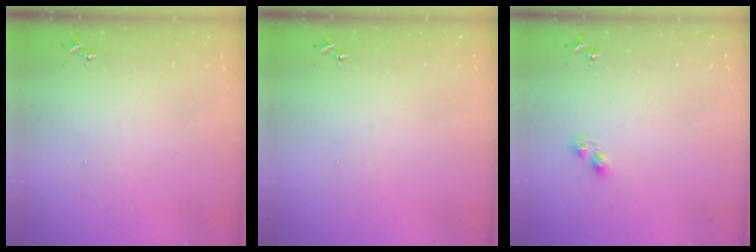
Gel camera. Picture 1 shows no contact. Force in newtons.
{"total": 0.0}
{"total": 3.3, "press": 3.3, "slide": 0.2}